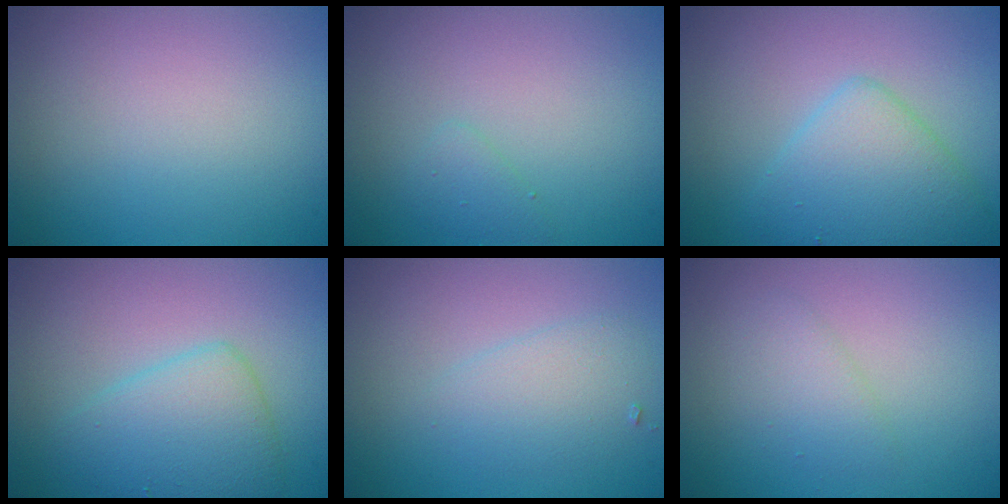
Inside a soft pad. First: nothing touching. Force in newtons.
{"total": 1.0, "press": 1.0, "slide": 0.1}
{"total": 4.4, "press": 4.4, "slide": 0.0}
{"total": 4.0, "press": 4.0, "slide": 0.3}
{"total": 2.2, "press": 2.2, "slide": 0.1}
{"total": 1.7, "press": 1.7, "slide": 0.2}